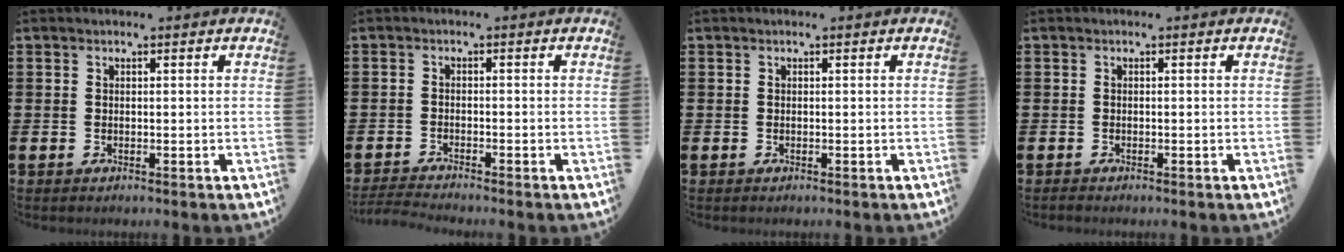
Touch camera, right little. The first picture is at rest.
{"total": 1.4, "force": [-1.3, -0.1, 0.4], "torque": [-0.006, 0.003, -0.027]}
{"total": 0.0}
{"total": 0.0}